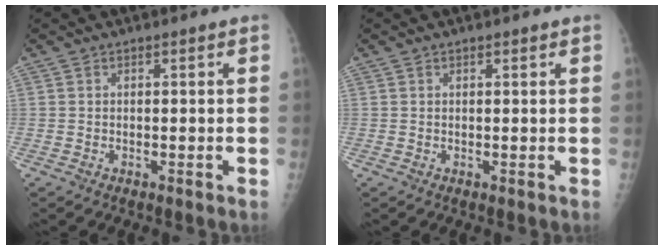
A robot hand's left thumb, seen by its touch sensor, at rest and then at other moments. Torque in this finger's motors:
{"motor_torque": [-0.32, 0.00, -0.08, -0.10, 0.07]}